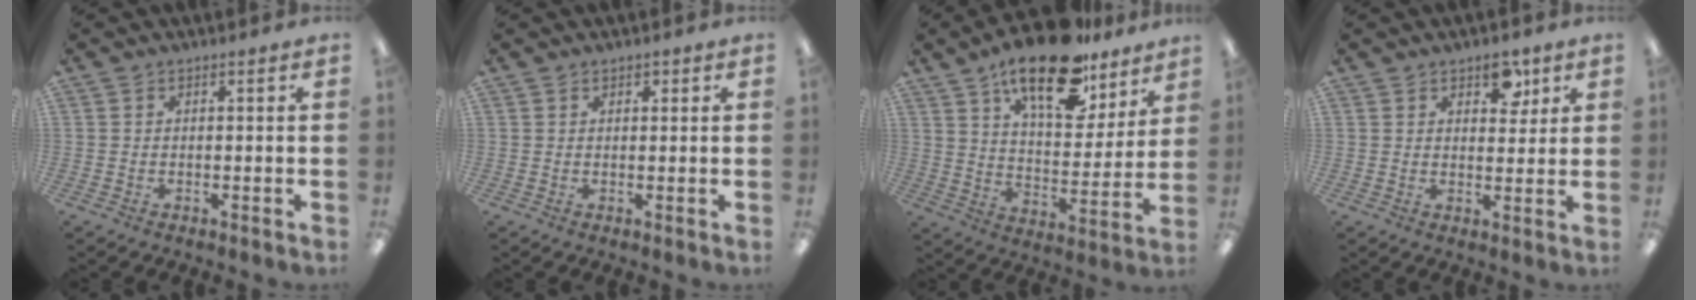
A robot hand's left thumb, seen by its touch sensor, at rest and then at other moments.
{"total": 1.1, "force": [0.7, 0.7, 0.5], "torque": [-0.002, 0.000, 0.010]}
{"total": 20.9, "force": [14.3, 8.6, 12.5], "torque": [-0.197, -0.076, 0.240]}
{"total": 6.0, "force": [3.7, 3.5, 3.3], "torque": [-0.026, -0.011, 0.058]}